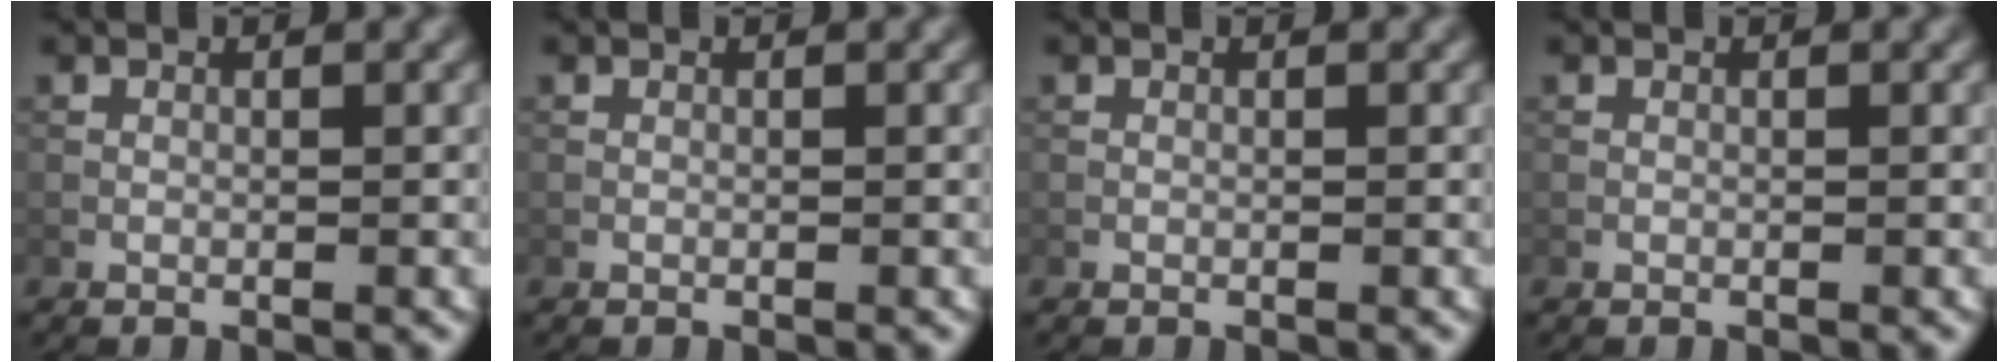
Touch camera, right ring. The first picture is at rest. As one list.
[{"total": 0.0}, {"total": 0.0}, {"total": 0.0}]